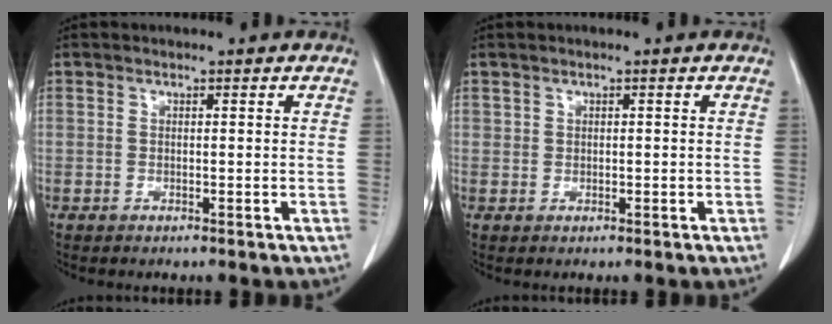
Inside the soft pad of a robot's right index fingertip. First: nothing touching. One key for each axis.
{"total": 0.6, "fx": 0.3, "fy": 0.5, "fz": 0.2, "tx": 0.001, "ty": 0.002, "tz": 0.007}